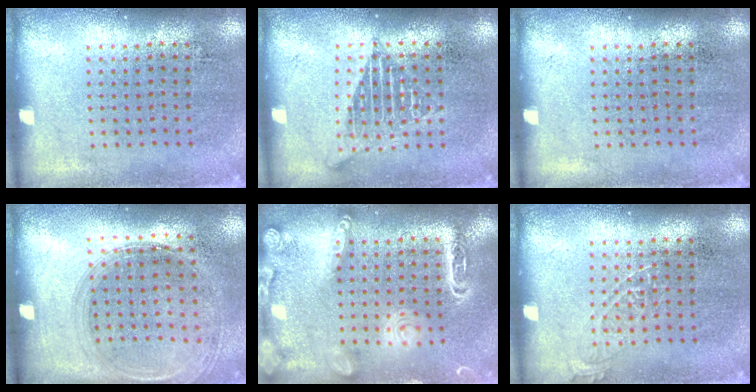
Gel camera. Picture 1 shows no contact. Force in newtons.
{"total": 2.2, "press": 2.2, "slide": 0.2}
{"total": 0.0}
{"total": 1.3, "press": 1.2, "slide": 0.5}
{"total": 1.9, "press": 1.9, "slide": 0.1}
{"total": 1.0, "press": 1.0, "slide": 0.1}